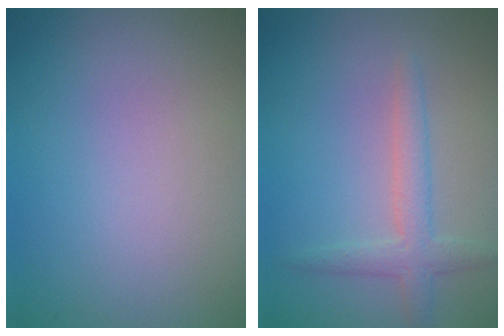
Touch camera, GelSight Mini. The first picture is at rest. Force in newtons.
{"total": 2.4, "press": 2.4, "slide": 0.1}